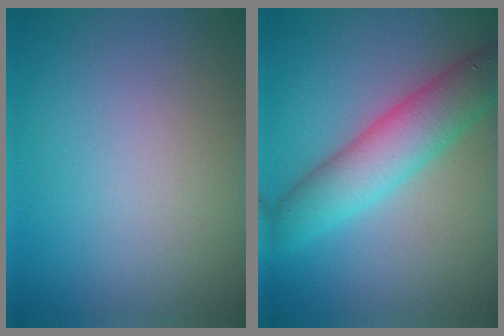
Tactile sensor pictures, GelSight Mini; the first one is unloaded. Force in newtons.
{"total": 6.1, "press": 6.1, "slide": 0.2}